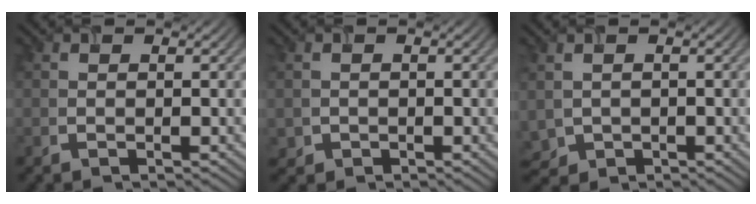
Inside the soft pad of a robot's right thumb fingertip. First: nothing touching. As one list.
[{"total": 1.3, "force": [-0.4, 1.3, 0.0], "torque": [0.003, -0.006, -0.010]}, {"total": 2.5, "force": [-0.2, 2.2, 1.2], "torque": [-0.044, -0.012, -0.002]}]